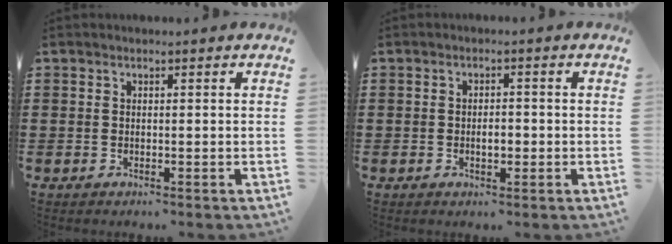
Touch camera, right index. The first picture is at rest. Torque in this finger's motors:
{"motor_torque": [0.04, -0.04, 0.03, 0.02]}